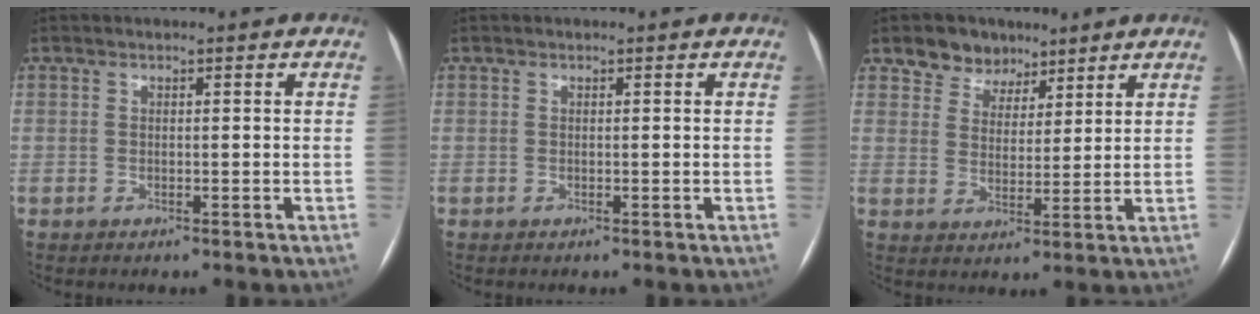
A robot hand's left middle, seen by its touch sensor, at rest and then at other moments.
{"total": 0.0}
{"total": 6.3, "force": [4.6, 4.3, 1.0], "torque": [-0.017, 0.011, 0.079]}